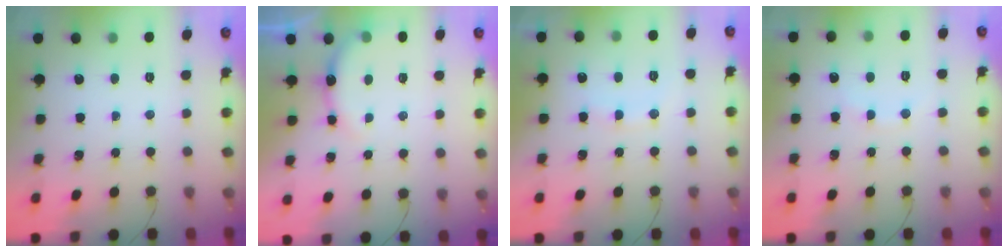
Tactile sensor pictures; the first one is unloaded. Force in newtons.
{"total": 5.6, "press": 5.6, "slide": 0.6}
{"total": 8.8, "press": 8.8, "slide": 0.9}
{"total": 6.0, "press": 5.8, "slide": 1.6}